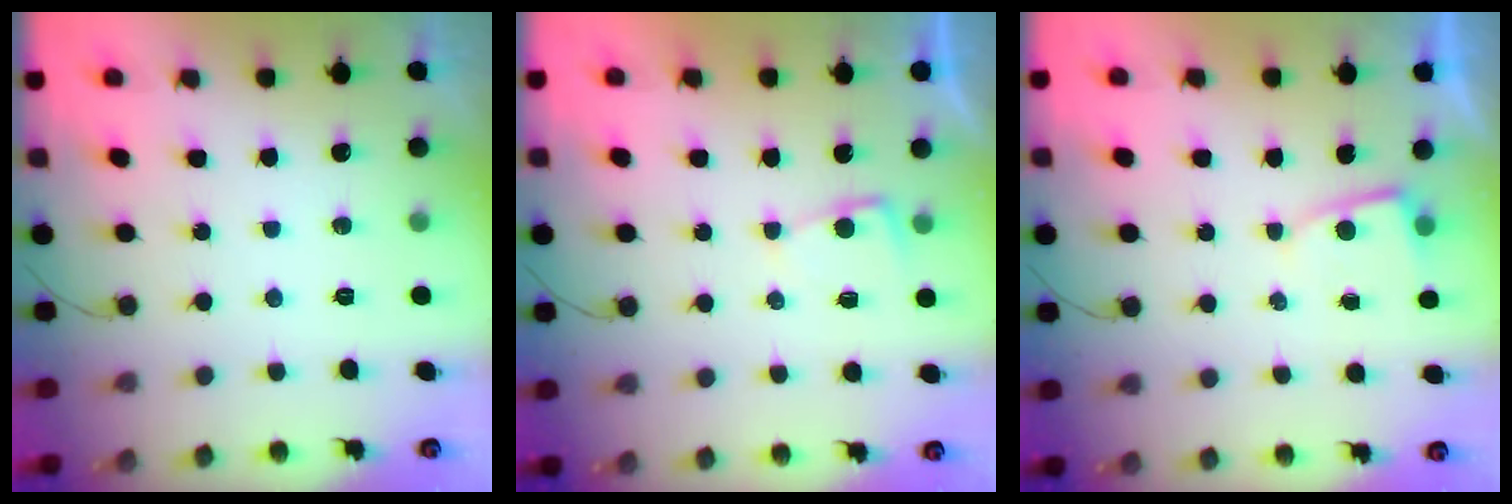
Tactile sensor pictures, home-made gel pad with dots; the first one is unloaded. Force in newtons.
{"total": 2.0, "press": 2.0, "slide": 0.3}
{"total": 2.0, "press": 2.0, "slide": 0.2}